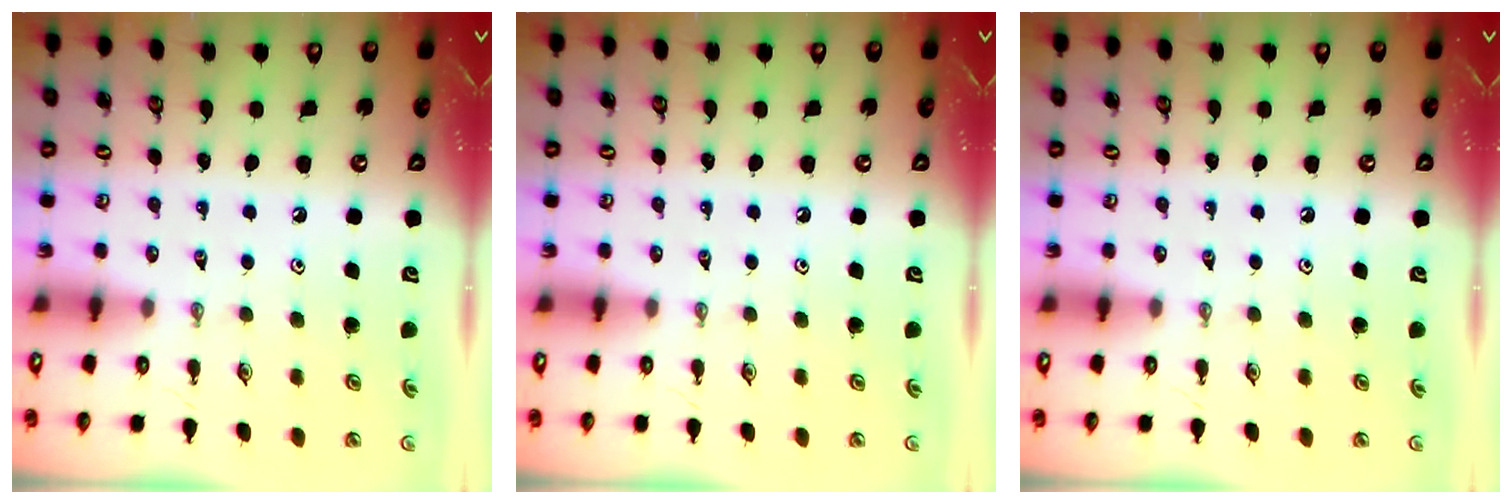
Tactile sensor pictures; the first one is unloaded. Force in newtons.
{"total": 0.0}
{"total": 0.0}